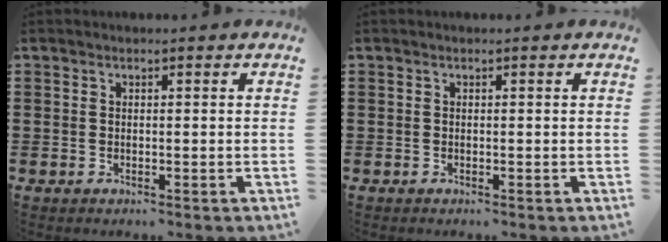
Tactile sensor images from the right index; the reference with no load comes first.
{"total": 0.0}